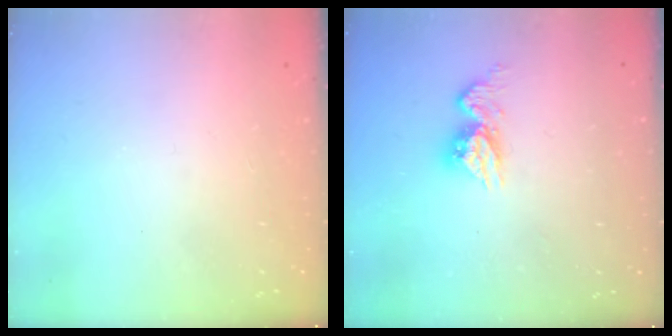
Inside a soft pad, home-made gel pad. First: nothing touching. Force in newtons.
{"total": 9.3, "press": 9.3, "slide": 0.9}